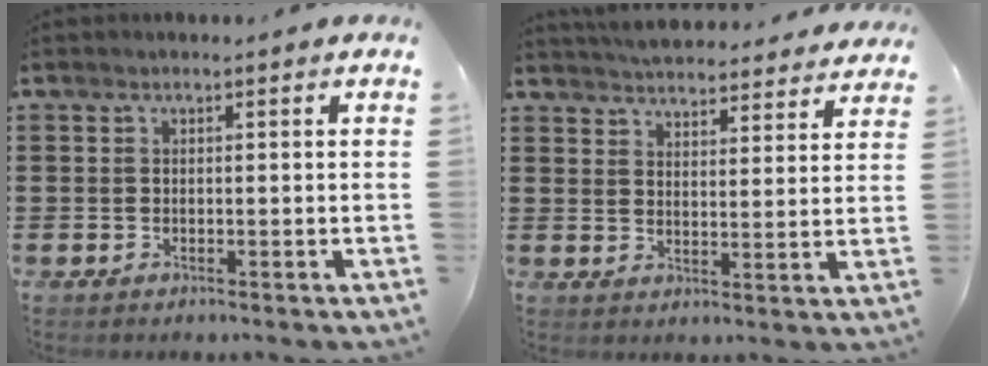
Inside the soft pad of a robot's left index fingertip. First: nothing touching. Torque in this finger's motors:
{"motor_torque": [2.14, 0.00, 0.63, 0.10]}